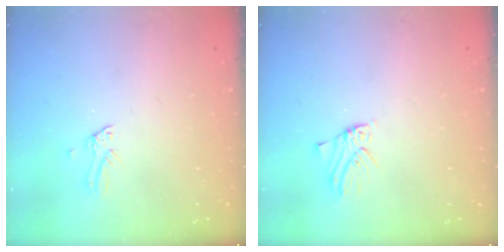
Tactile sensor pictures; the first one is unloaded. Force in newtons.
{"total": 2.1, "press": 2.1, "slide": 0.2}